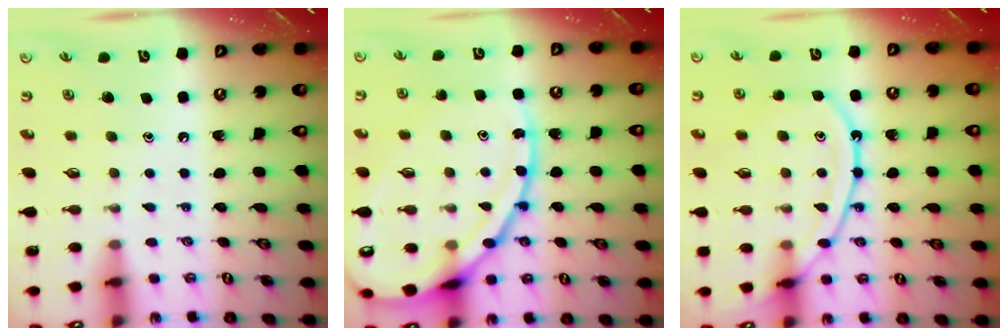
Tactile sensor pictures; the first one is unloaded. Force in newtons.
{"total": 19.1, "press": 19.0, "slide": 1.7}
{"total": 11.9, "press": 11.9, "slide": 1.4}